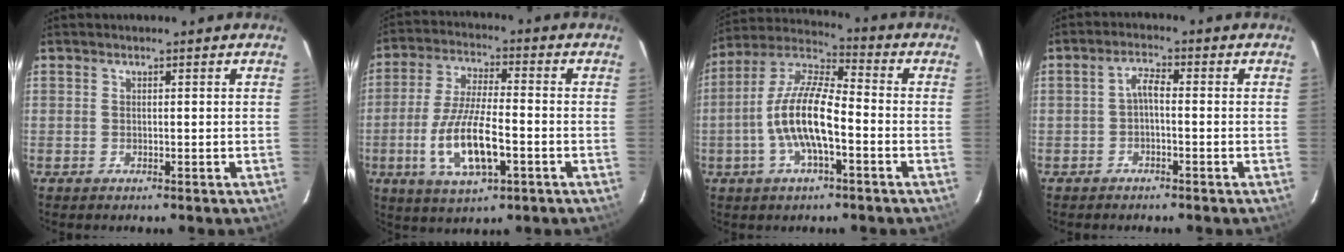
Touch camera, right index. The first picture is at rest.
{"total": 13.2, "force": [-4.0, 4.0, 11.9], "torque": [-0.243, -0.011, -0.073]}
{"total": 13.3, "force": [-3.5, 3.9, 12.2], "torque": [-0.247, 0.005, -0.072]}
{"total": 2.4, "force": [-0.9, 0.7, 2.1], "torque": [-0.045, 0.010, -0.018]}